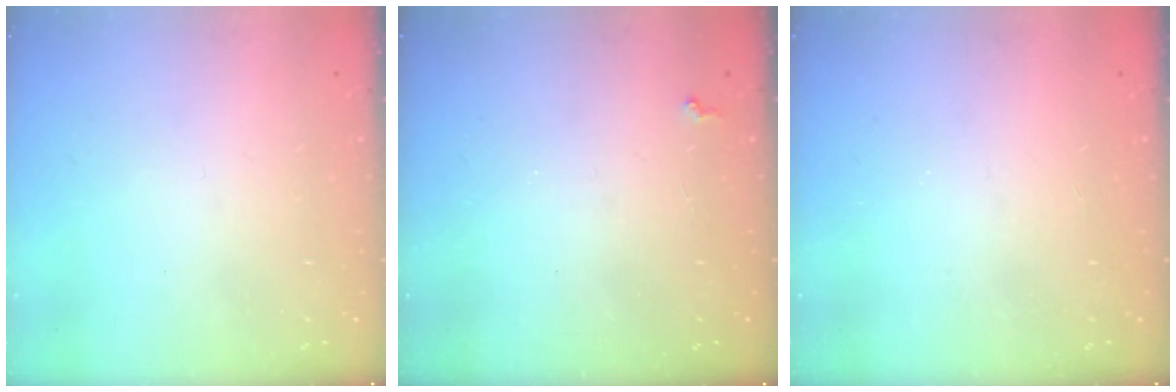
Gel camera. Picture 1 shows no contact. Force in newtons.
{"total": 0.8, "press": 0.8, "slide": 0.3}
{"total": 4.3, "press": 4.3, "slide": 0.6}